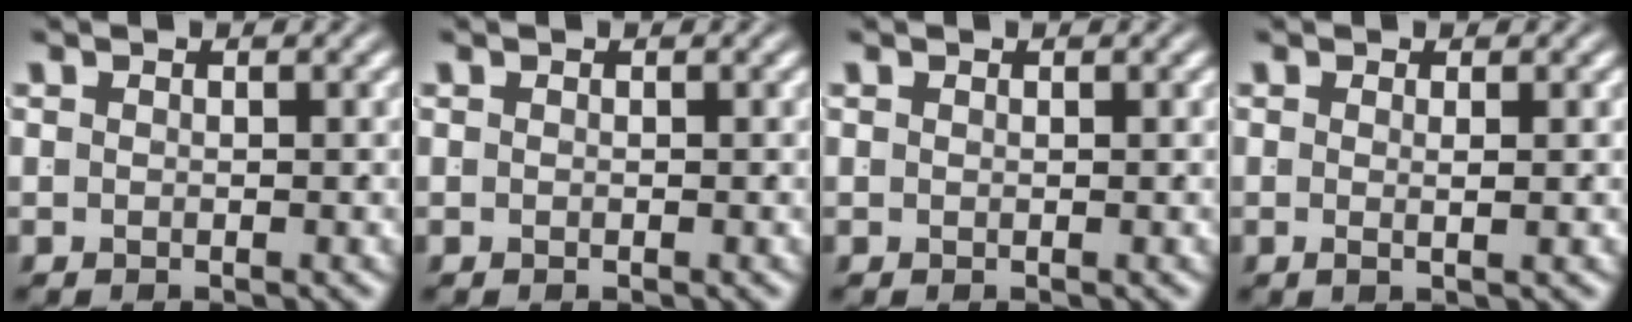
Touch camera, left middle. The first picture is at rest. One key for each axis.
{"total": 0.0}
{"total": 0.0}
{"total": 1.2, "fx": -0.2, "fy": -0.6, "fz": 1.0, "tx": -0.018, "ty": -0.007, "tz": -0.001}